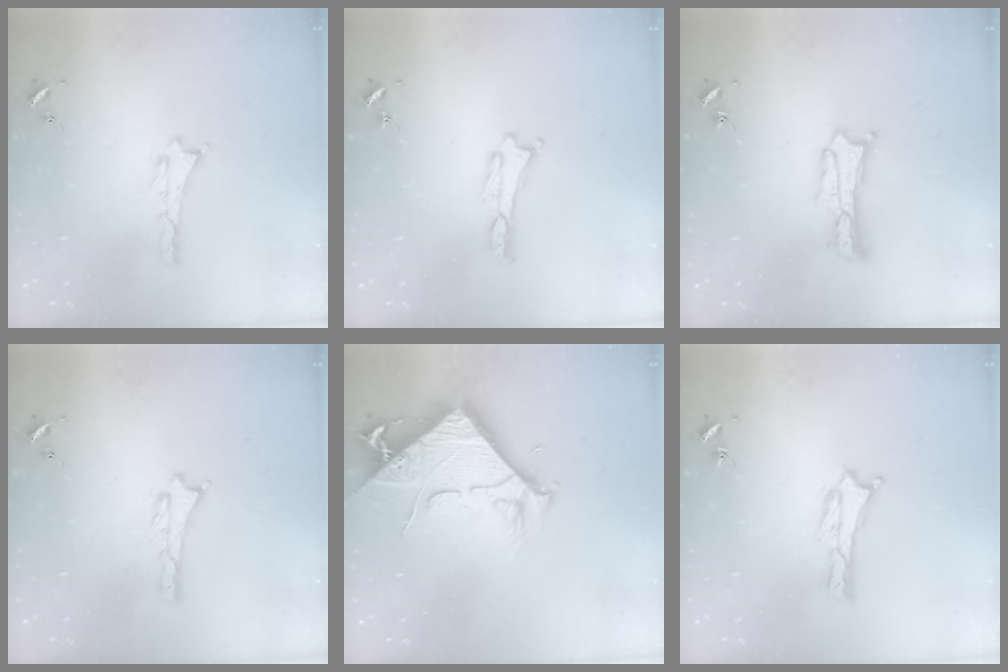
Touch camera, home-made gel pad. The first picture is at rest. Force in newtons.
{"total": 0.0}
{"total": 1.8, "press": 1.8, "slide": 0.3}
{"total": 0.0}
{"total": 6.8, "press": 6.8, "slide": 0.9}
{"total": 0.0}